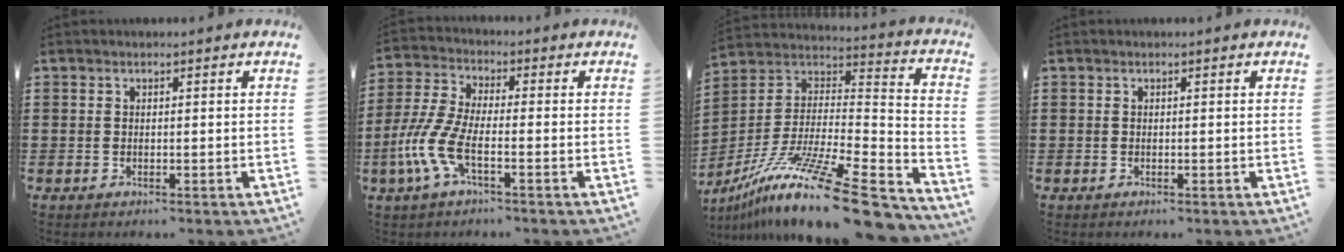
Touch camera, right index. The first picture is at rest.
{"total": 7.6, "force": [-3.3, 2.6, 6.3], "torque": [-0.172, -0.018, -0.071]}
{"total": 17.6, "force": [-12.7, 2.0, 12.0], "torque": [-0.219, 0.025, -0.225]}
{"total": 0.0}